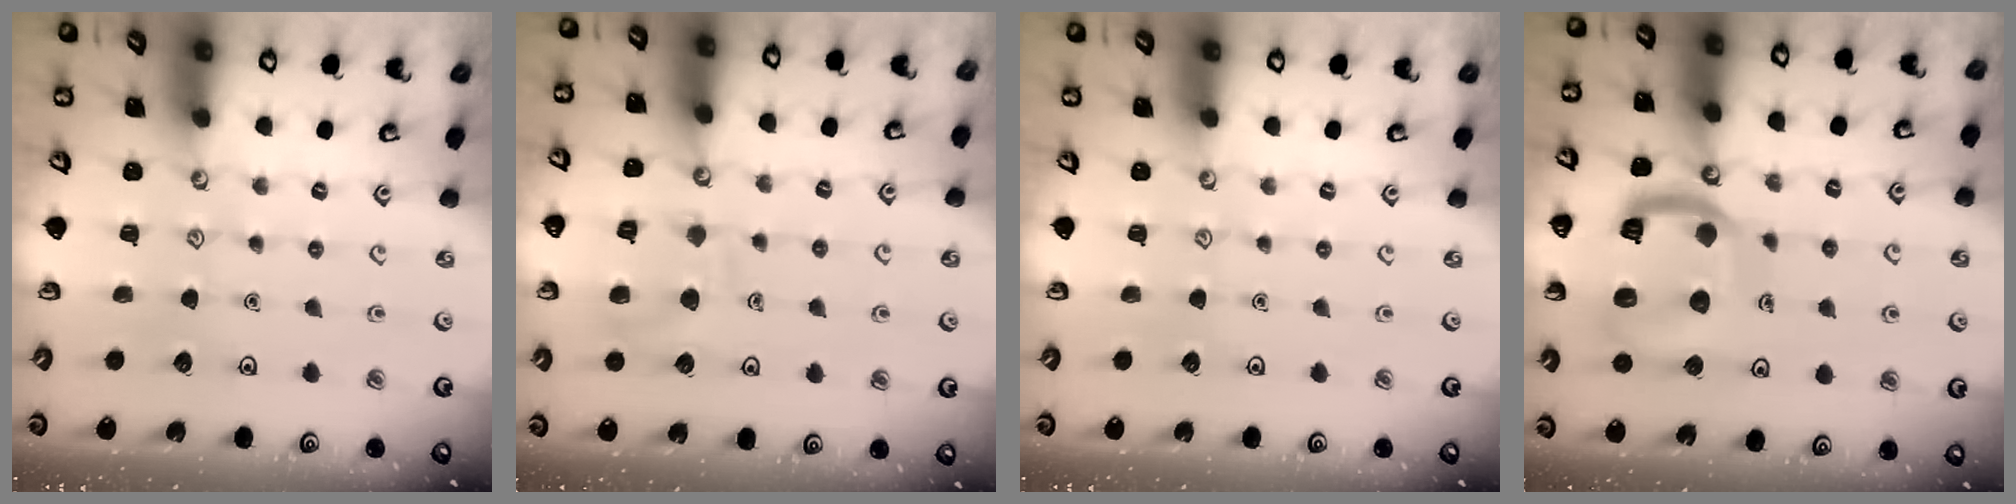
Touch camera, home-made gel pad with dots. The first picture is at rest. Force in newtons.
{"total": 9.7, "press": 9.7, "slide": 0.9}
{"total": 0.0}
{"total": 17.3, "press": 17.2, "slide": 1.9}